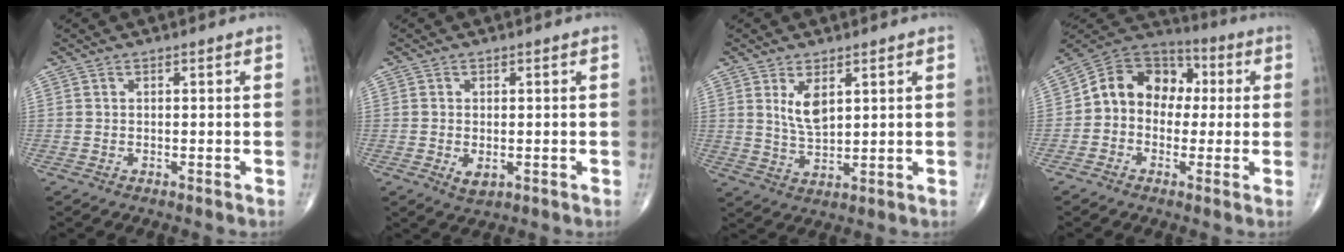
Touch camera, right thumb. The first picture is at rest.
{"total": 2.4, "force": [-0.4, 1.4, 1.9], "torque": [-0.030, -0.006, -0.003]}
{"total": 5.4, "force": [2.3, 2.4, 4.3], "torque": [-0.074, -0.020, 0.051]}
{"total": 12.5, "force": [0.6, 10.2, 7.3], "torque": [-0.082, 0.042, -0.007]}